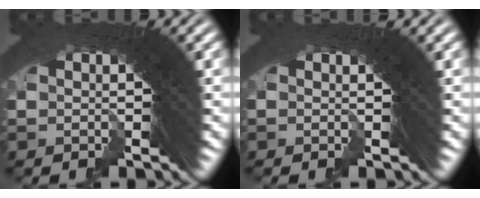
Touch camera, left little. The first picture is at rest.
{"total": 0.9, "force": [0.0, -0.5, 0.7], "torque": [-0.013, -0.005, 0.004]}